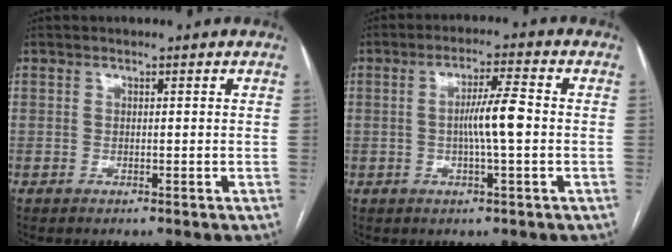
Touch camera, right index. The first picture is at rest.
{"total": 6.0, "force": [-0.4, 0.1, 6.0], "torque": [-0.108, 0.005, -0.010]}